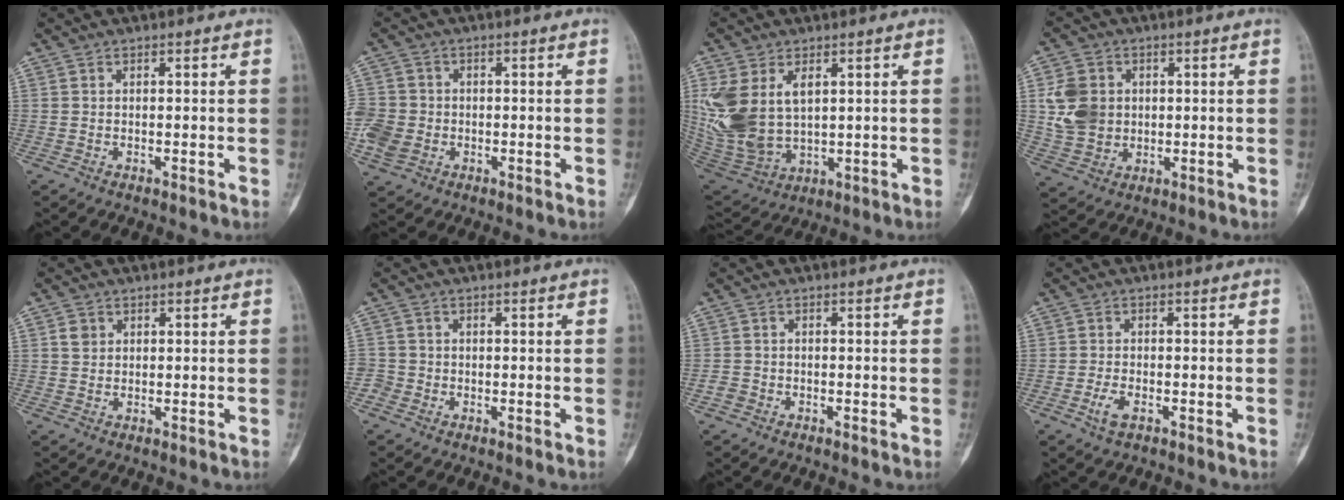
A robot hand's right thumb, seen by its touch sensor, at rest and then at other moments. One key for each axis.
{"total": 8.9, "fx": -1.7, "fy": 7.6, "fz": 4.4, "tx": -0.113, "ty": 0.004, "tz": -0.025}
{"total": 15.2, "fx": 3.6, "fy": 9.7, "fz": 11.1, "tx": -0.238, "ty": -0.012, "tz": 0.091}
{"total": 9.4, "fx": 1.3, "fy": 7.9, "fz": 5.0, "tx": -0.078, "ty": -0.002, "tz": 0.030}
{"total": 2.2, "fx": 0.8, "fy": 1.8, "fz": 0.8, "tx": -0.004, "ty": -0.001, "tz": 0.013}
{"total": 2.5, "fx": -1.1, "fy": 2.2, "fz": 0.1, "tx": 0.008, "ty": 0.010, "tz": -0.028}
{"total": 1.3, "fx": -0.6, "fy": 1.0, "fz": 0.3, "tx": 0.001, "ty": 0.005, "tz": -0.017}
{"total": 3.0, "fx": -1.4, "fy": 1.4, "fz": 2.2, "tx": -0.045, "ty": 0.007, "tz": -0.028}